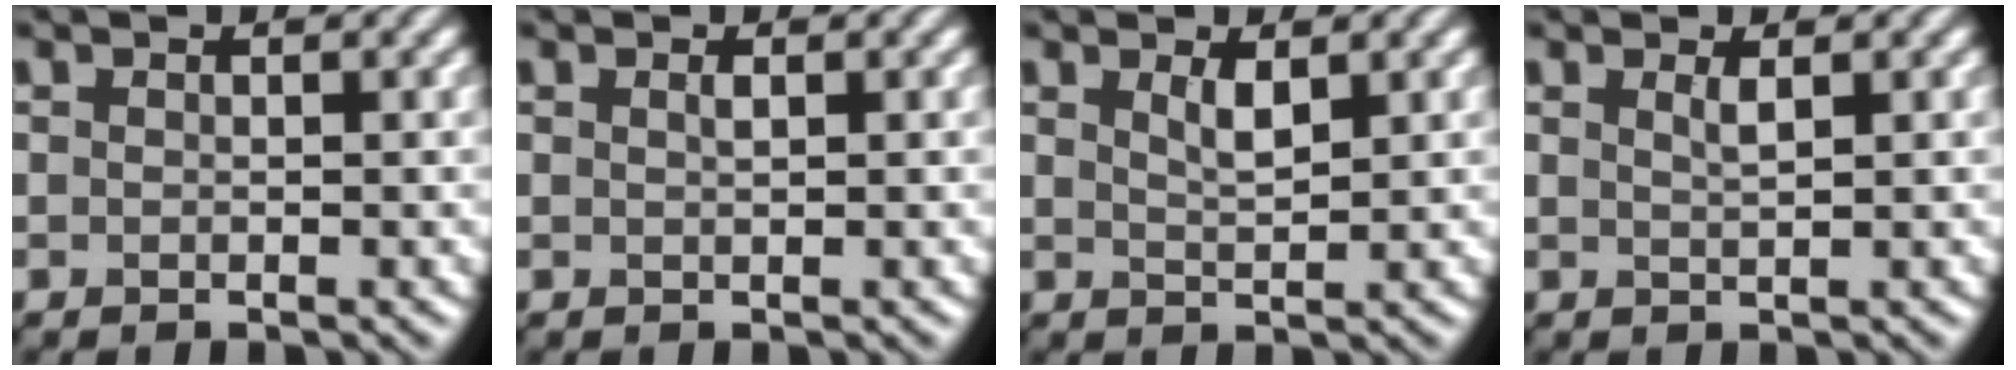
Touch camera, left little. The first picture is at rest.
{"total": 0.6, "force": [0.3, 0.1, 0.5], "torque": [-0.010, 0.002, 0.005]}
{"total": 1.6, "force": [1.0, 0.4, 1.2], "torque": [-0.025, -0.001, 0.018]}
{"total": 1.1, "force": [0.6, 0.3, 0.9], "torque": [-0.012, 0.001, 0.009]}